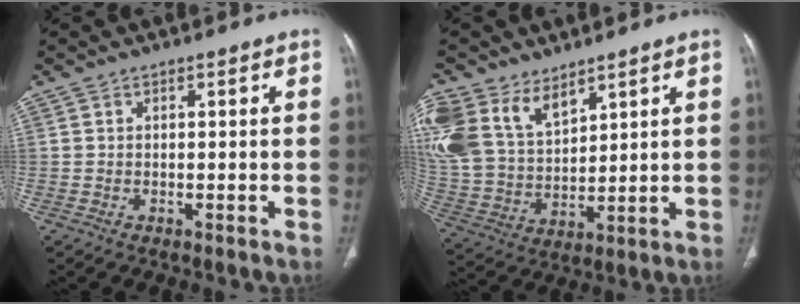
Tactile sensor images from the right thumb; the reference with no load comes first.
{"total": 19.0, "force": [10.6, 12.0, 10.2], "torque": [-0.231, -0.011, 0.225]}